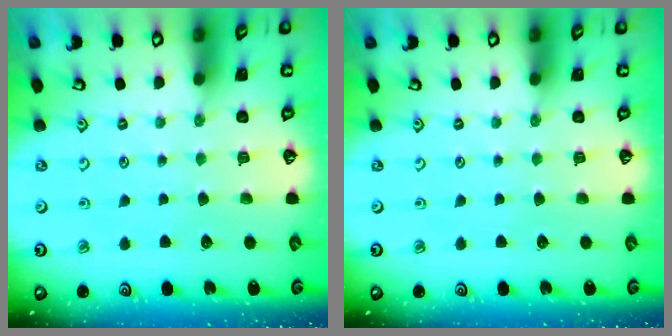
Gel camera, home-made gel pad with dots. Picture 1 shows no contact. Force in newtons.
{"total": 0.0}